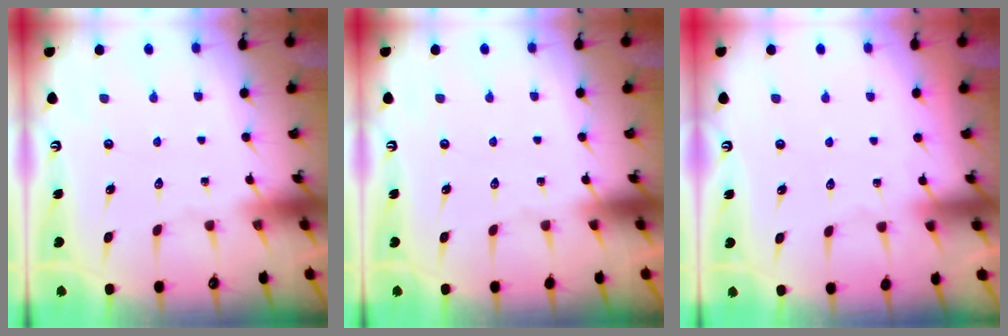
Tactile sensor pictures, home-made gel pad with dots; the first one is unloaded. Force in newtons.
{"total": 0.0}
{"total": 4.0, "press": 3.9, "slide": 0.6}